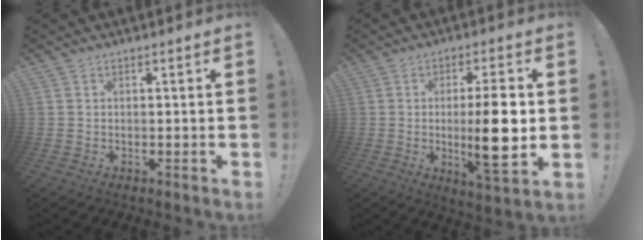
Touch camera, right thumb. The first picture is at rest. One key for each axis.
{"total": 13.1, "fx": -0.3, "fy": 2.3, "fz": 12.9, "tx": -0.208, "ty": -0.015, "tz": -0.016}